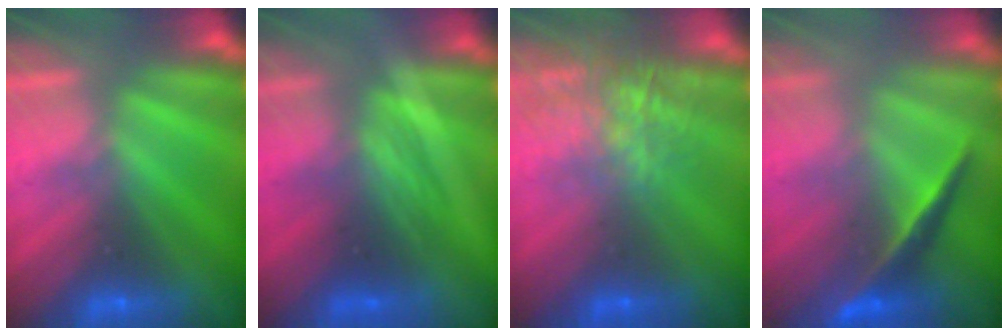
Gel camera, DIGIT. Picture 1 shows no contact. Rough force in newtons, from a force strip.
{"total": 1.9}
{"total": 7.3}
{"total": 2.0}